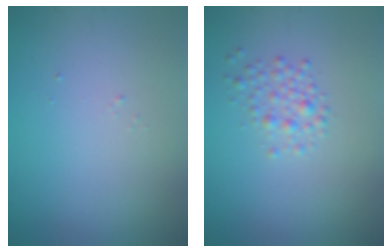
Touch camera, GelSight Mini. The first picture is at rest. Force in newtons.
{"total": 1.8, "press": 1.8, "slide": 0.0}